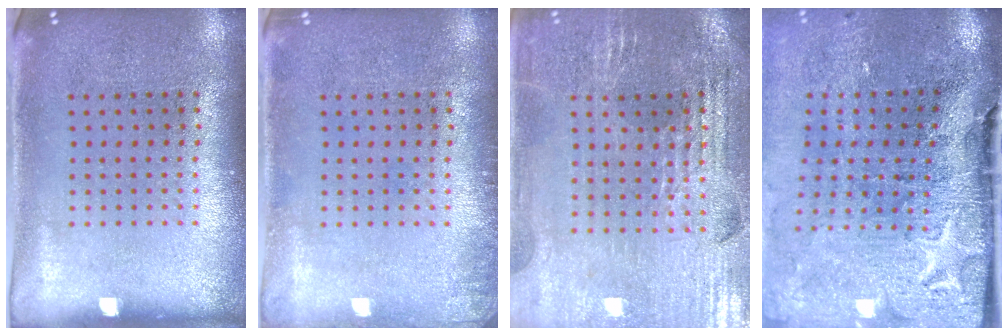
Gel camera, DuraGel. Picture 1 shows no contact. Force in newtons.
{"total": 1.0, "press": 1.0, "slide": 0.2}
{"total": 2.9, "press": 2.8, "slide": 0.4}
{"total": 4.5, "press": 3.5, "slide": 2.7}